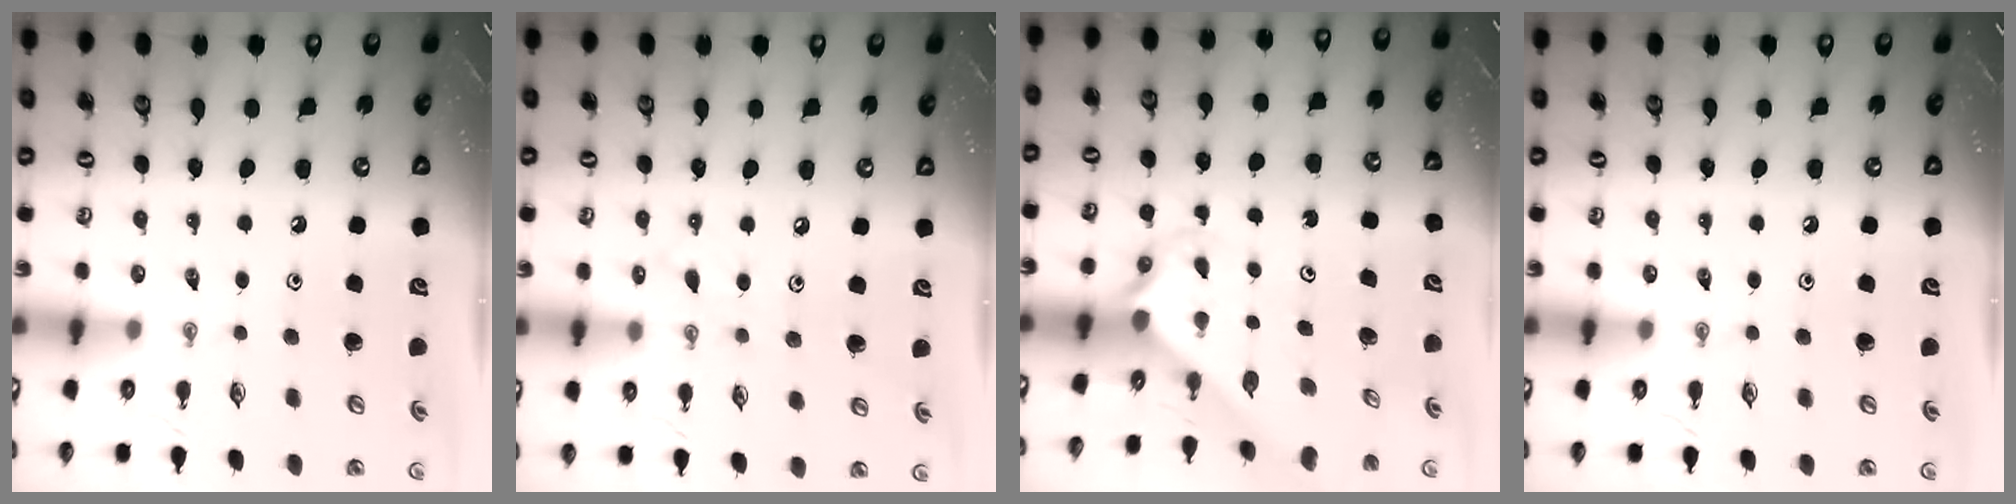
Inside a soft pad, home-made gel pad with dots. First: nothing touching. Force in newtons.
{"total": 7.8, "press": 7.7, "slide": 0.6}
{"total": 2.4, "press": 2.3, "slide": 0.3}
{"total": 0.0}